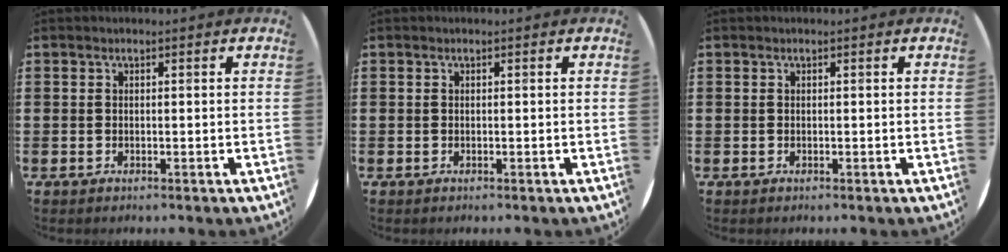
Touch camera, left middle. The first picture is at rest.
{"total": 0.0}
{"total": 0.0}